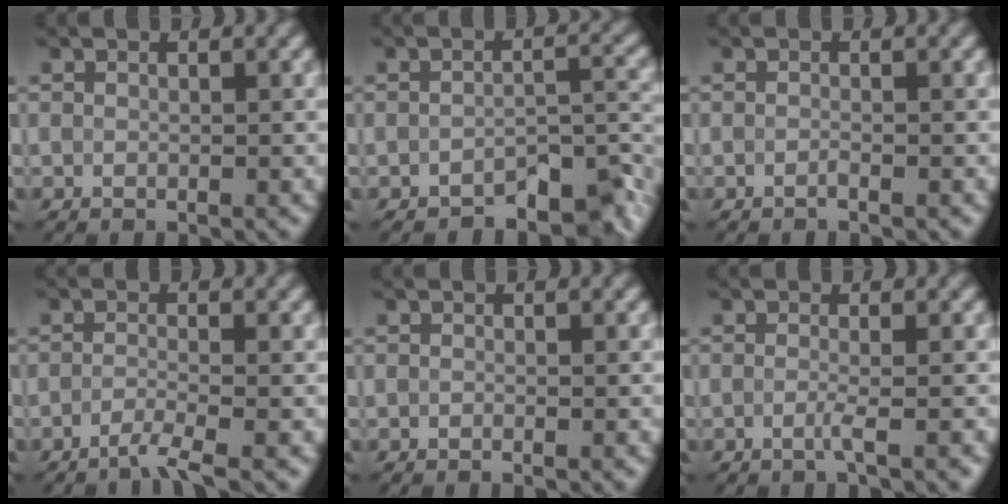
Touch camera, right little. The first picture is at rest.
{"total": 5.1, "force": [-4.5, 1.4, 1.9], "torque": [-0.019, 0.001, -0.065]}
{"total": 1.0, "force": [-0.9, -0.2, -0.3], "torque": [0.004, -0.003, -0.015]}
{"total": 2.1, "force": [-2.0, -0.2, 0.6], "torque": [-0.010, 0.000, -0.049]}
{"total": 0.7, "force": [-0.7, 0.1, 0.1], "torque": [0.004, -0.009, -0.013]}
{"total": 1.2, "force": [-0.9, 0.0, 0.7], "torque": [-0.012, -0.005, -0.021]}